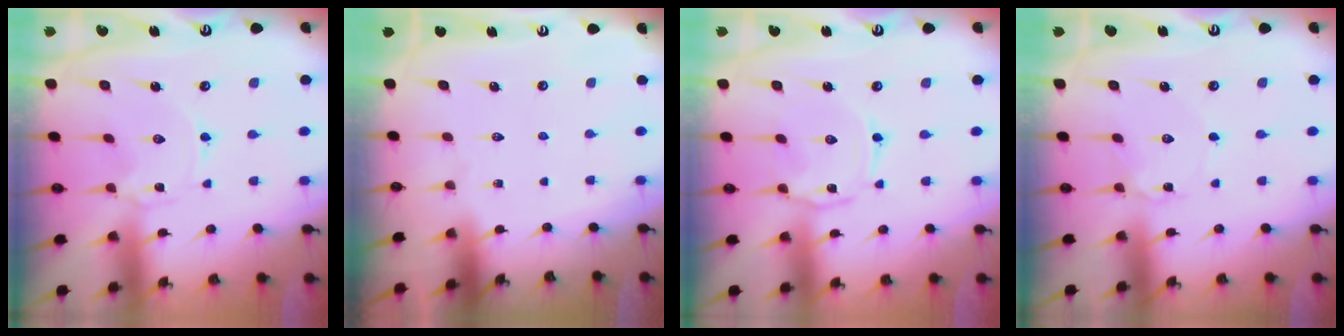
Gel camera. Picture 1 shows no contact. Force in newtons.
{"total": 0.0}
{"total": 2.0, "press": 2.0, "slide": 0.3}
{"total": 2.3, "press": 2.3, "slide": 0.3}